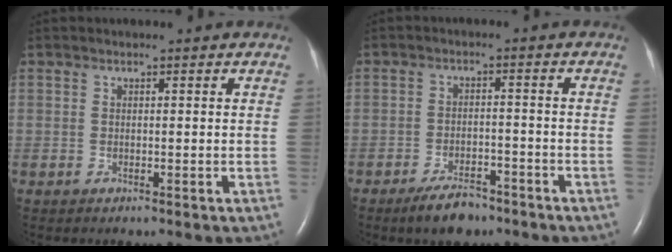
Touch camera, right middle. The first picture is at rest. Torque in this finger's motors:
{"motor_torque": [0.53, -0.54, 0.12, 0.03]}